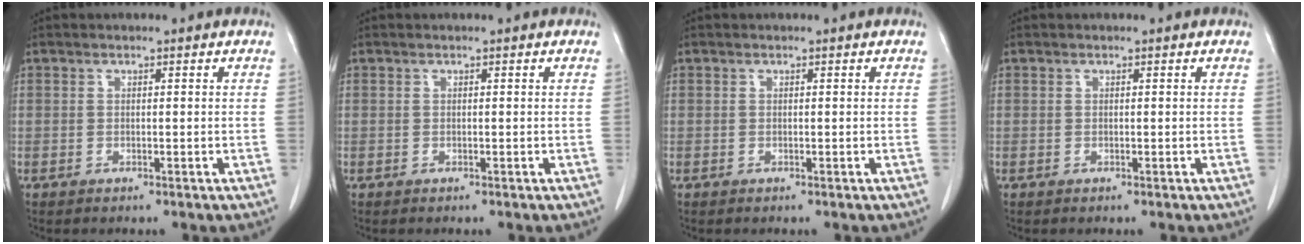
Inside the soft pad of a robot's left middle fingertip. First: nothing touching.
{"total": 0.0}
{"total": 0.0}
{"total": 0.0}